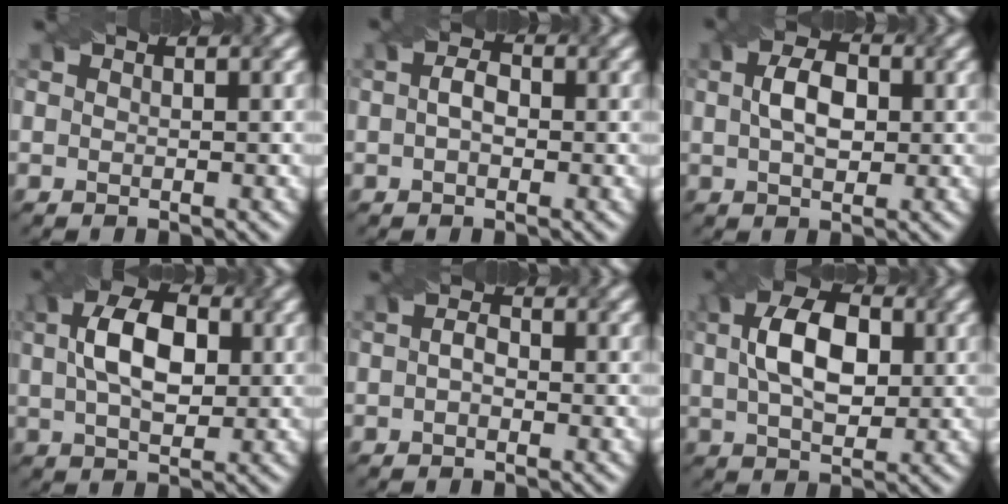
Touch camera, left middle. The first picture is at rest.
{"total": 2.2, "force": [0.0, 1.4, 1.7], "torque": [-0.033, 0.007, -0.004]}
{"total": 4.3, "force": [0.5, 2.6, 3.4], "torque": [-0.067, 0.006, 0.006]}
{"total": 7.3, "force": [1.4, 4.2, 5.8], "torque": [-0.108, 0.016, 0.020]}
{"total": 1.5, "force": [-0.1, 0.9, 1.1], "torque": [-0.022, 0.003, -0.006]}
{"total": 7.4, "force": [1.4, 4.3, 5.9], "torque": [-0.110, 0.014, 0.020]}